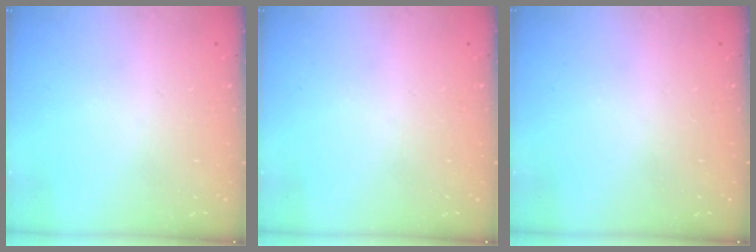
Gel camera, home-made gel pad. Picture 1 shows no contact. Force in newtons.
{"total": 0.0}
{"total": 0.0}